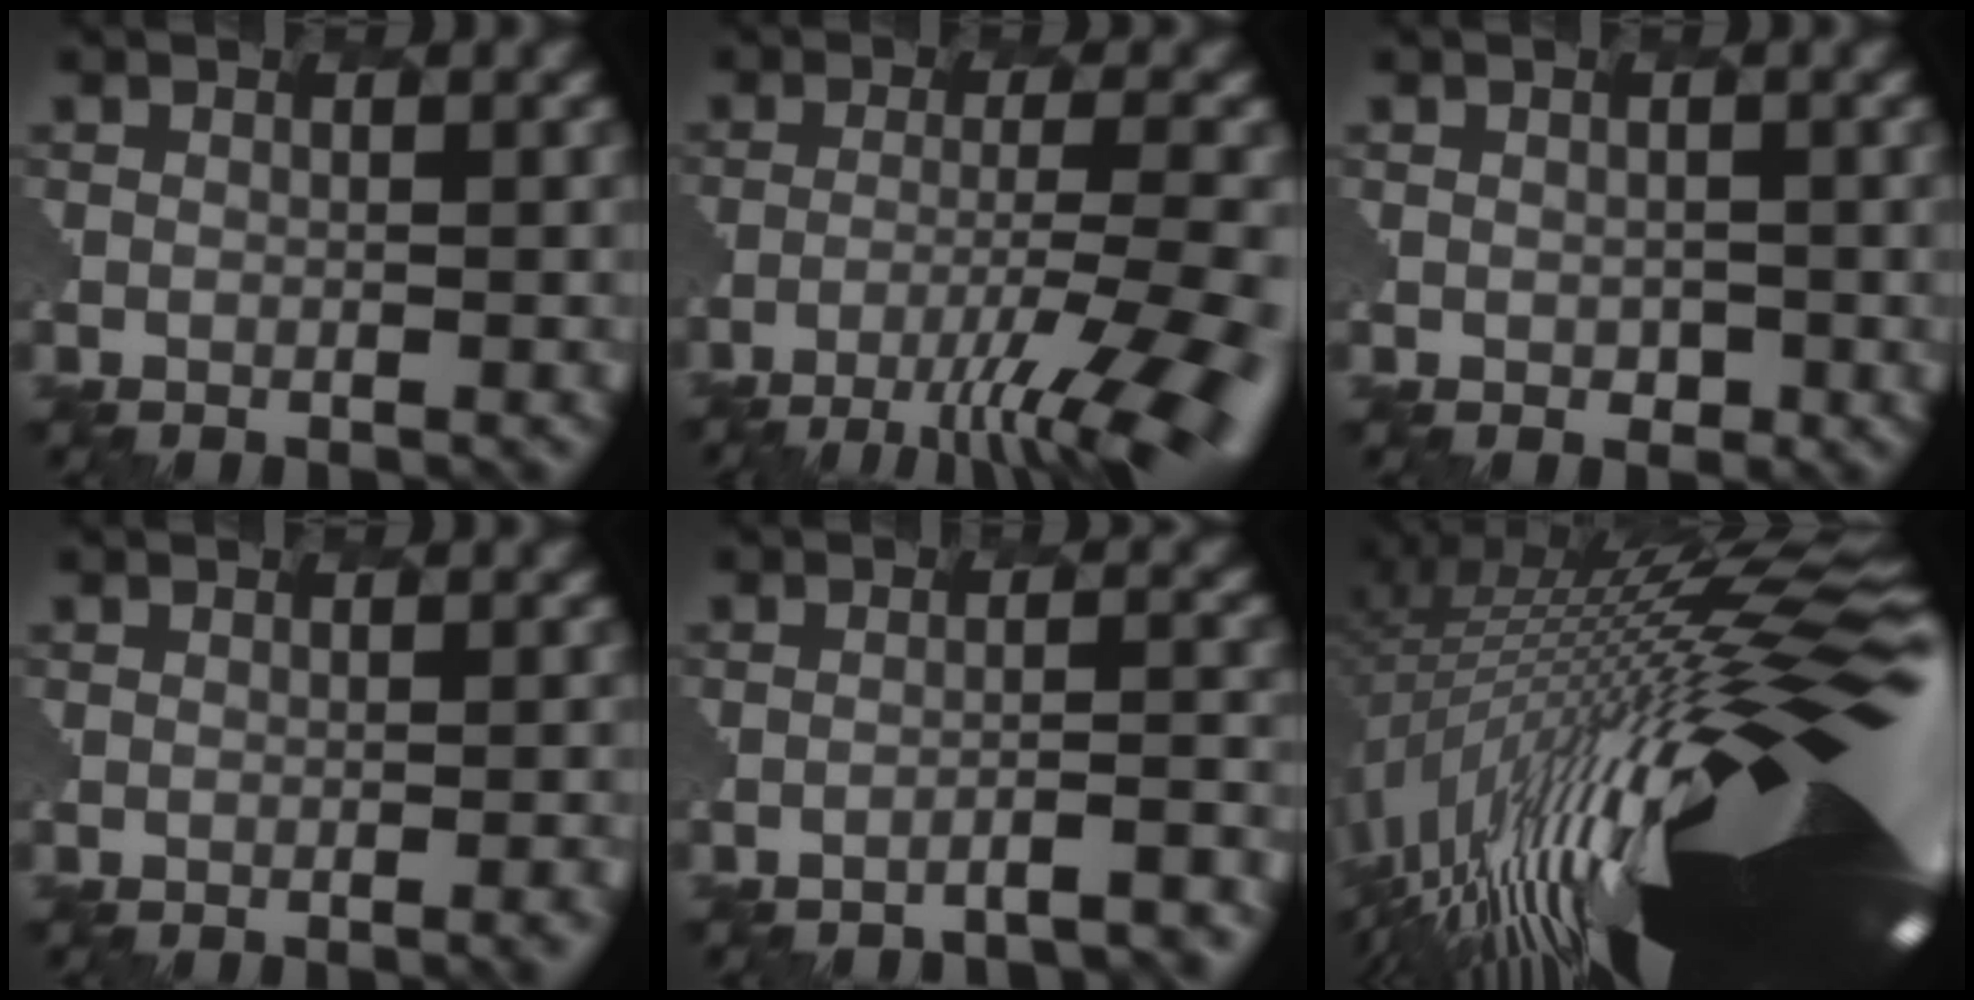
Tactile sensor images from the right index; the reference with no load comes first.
{"total": 10.2, "force": [-6.9, 1.4, 7.4], "torque": [-0.138, -0.017, -0.097]}
{"total": 0.6, "force": [0.1, 0.5, -0.3], "torque": [-0.013, -0.013, 0.004]}
{"total": 2.3, "force": [-1.0, 0.8, 1.9], "torque": [-0.014, 0.004, -0.005]}
{"total": 4.5, "force": [-3.9, 0.4, 2.2], "torque": [-0.030, 0.011, -0.050]}
{"total": 19.2, "force": [-0.8, 4.3, 18.7], "torque": [-0.312, -0.006, -0.018]}